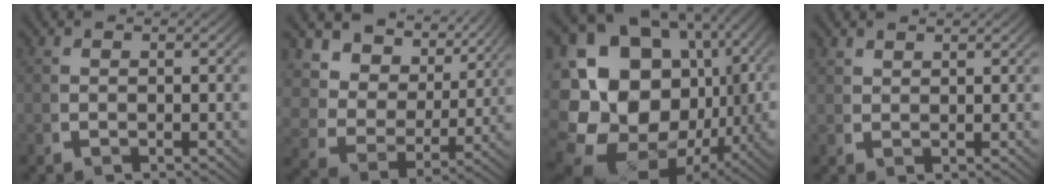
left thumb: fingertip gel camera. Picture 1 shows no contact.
{"total": 10.1, "force": [4.0, 6.9, 6.2], "torque": [-0.131, 0.000, 0.059]}
{"total": 23.6, "force": [-0.8, 18.3, 14.9], "torque": [-0.330, -0.069, 0.003]}
{"total": 1.6, "force": [1.6, -0.1, -0.1], "torque": [0.005, 0.002, 0.038]}